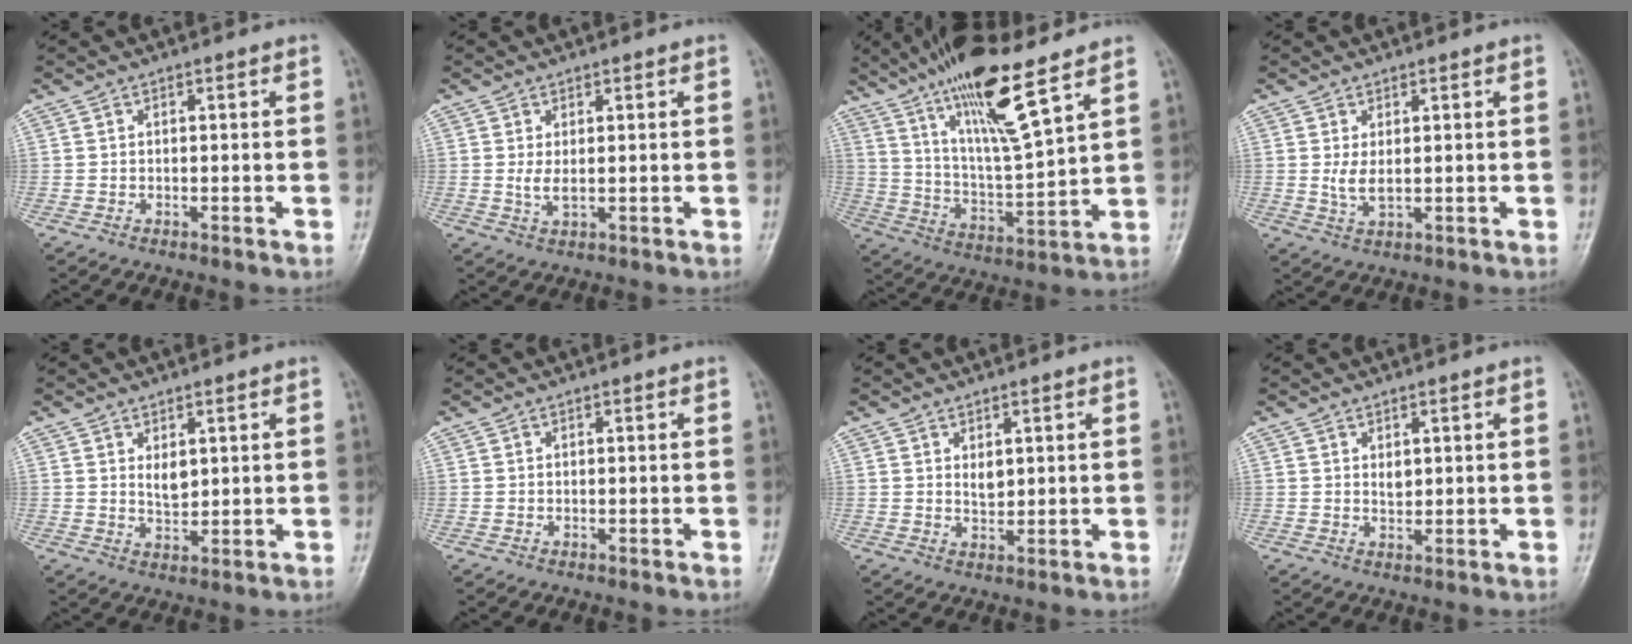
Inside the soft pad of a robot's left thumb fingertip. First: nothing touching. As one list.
[{"total": 2.7, "force": [0.7, 1.1, 2.4], "torque": [-0.044, -0.008, 0.016]}, {"total": 17.4, "force": [11.3, 3.0, 12.9], "torque": [-0.222, -0.057, 0.211]}, {"total": 3.4, "force": [0.8, 1.5, 2.9], "torque": [-0.053, -0.011, 0.021]}, {"total": 3.6, "force": [1.5, 1.9, 2.7], "torque": [-0.038, -0.016, 0.030]}, {"total": 0.0}, {"total": 2.8, "force": [1.2, 1.5, 2.0], "torque": [-0.026, -0.012, 0.023]}, {"total": 2.1, "force": [1.0, 1.2, 1.5], "torque": [-0.020, -0.008, 0.019]}]